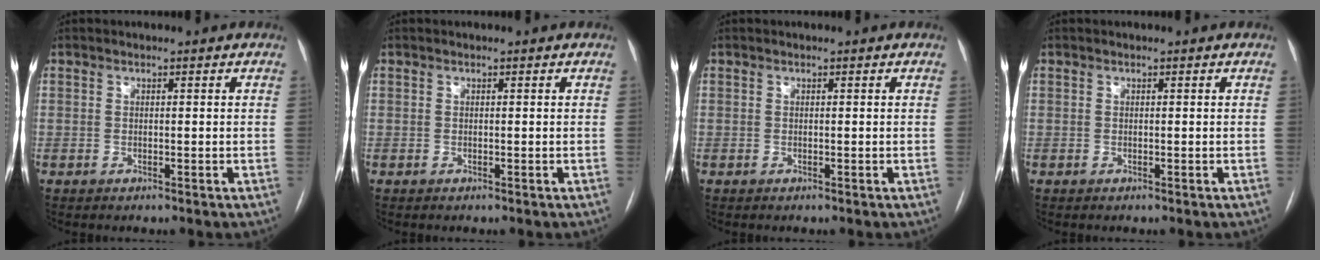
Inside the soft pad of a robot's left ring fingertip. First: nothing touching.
{"total": 0.0}
{"total": 0.0}
{"total": 0.0}